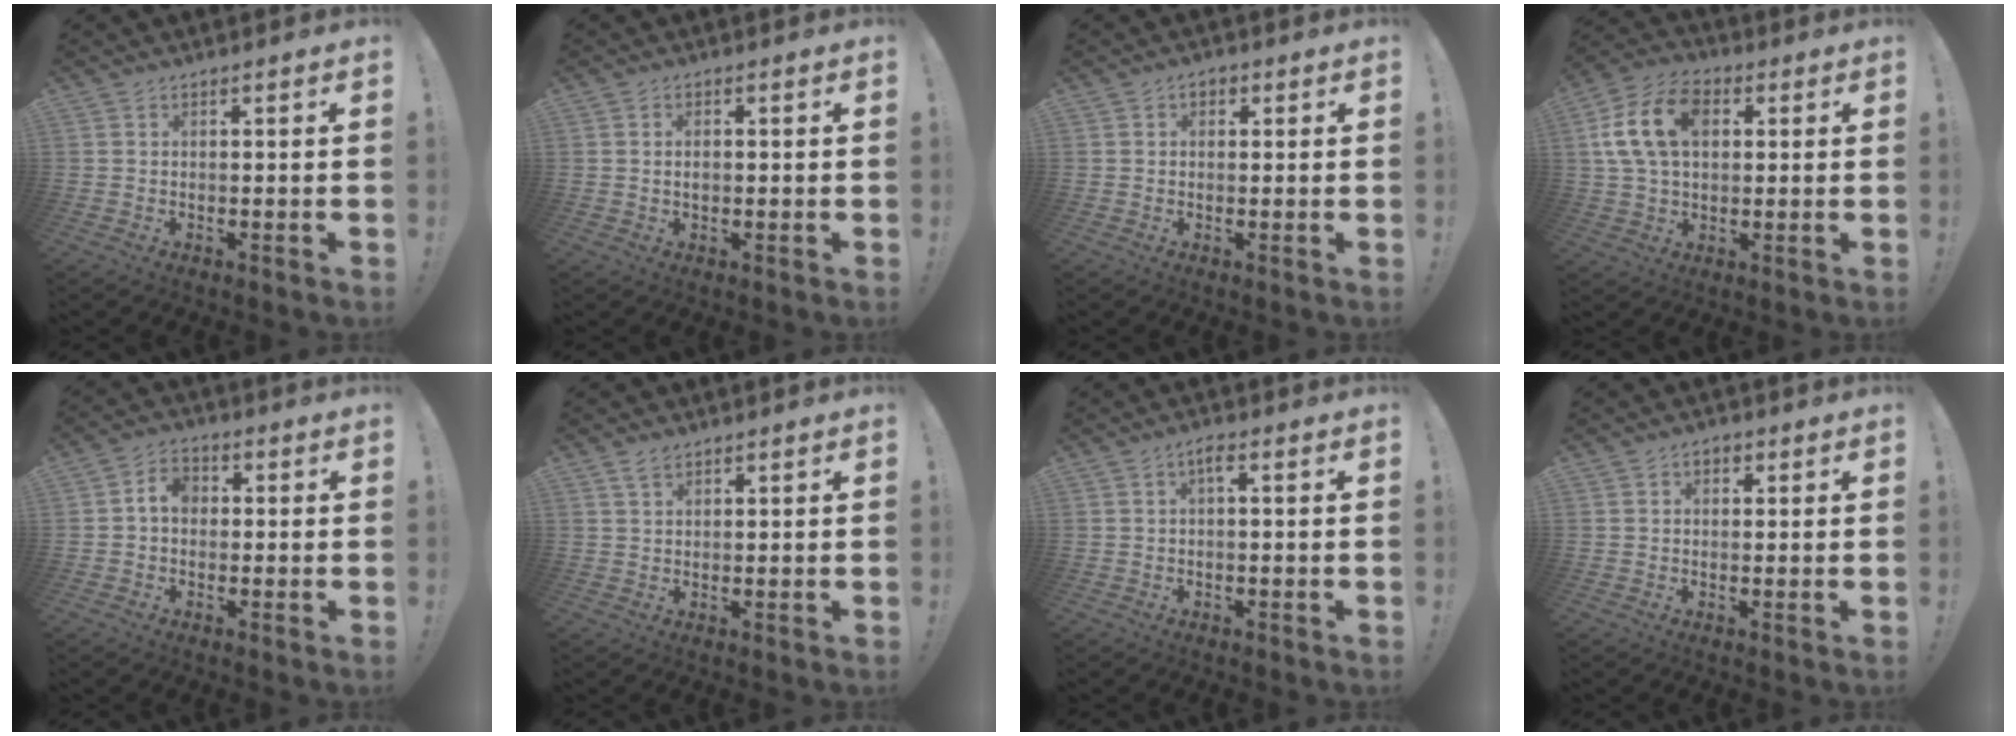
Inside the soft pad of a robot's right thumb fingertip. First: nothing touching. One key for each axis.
{"total": 1.6, "fx": 0.1, "fy": 1.1, "fz": 1.2, "tx": -0.017, "ty": 0.003, "tz": -0.002}
{"total": 2.0, "fx": 0.4, "fy": 1.6, "fz": 1.1, "tx": -0.013, "ty": 0.003, "tz": 0.005}
{"total": 15.9, "fx": 3.5, "fy": 10.7, "fz": 11.1, "tx": -0.212, "ty": 0.007, "tz": 0.066}
{"total": 5.2, "fx": -0.1, "fy": 3.8, "fz": 3.5, "tx": -0.061, "ty": 0.014, "tz": -0.001}
{"total": 2.4, "fx": 1.7, "fy": 1.1, "fz": 1.2, "tx": -0.012, "ty": -0.008, "tz": 0.030}
{"total": 2.5, "fx": 0.4, "fy": 0.6, "fz": 2.4, "tx": -0.047, "ty": 0.007, "tz": 0.003}
{"total": 2.2, "fx": 0.6, "fy": 1.6, "fz": 1.2, "tx": -0.016, "ty": 0.004, "tz": 0.010}